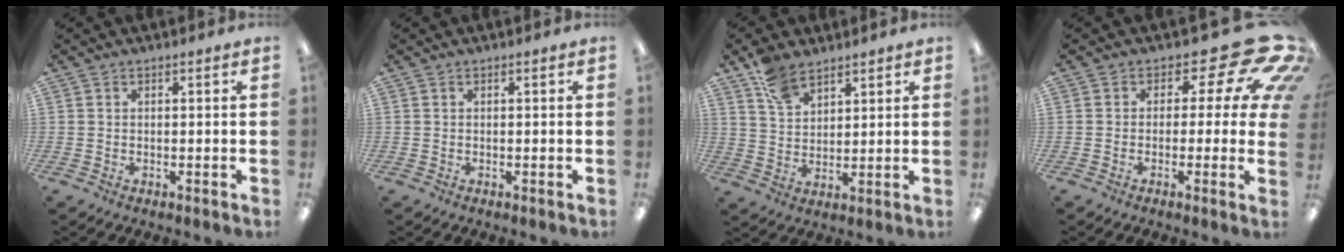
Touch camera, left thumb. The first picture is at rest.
{"total": 0.0}
{"total": 8.1, "force": [6.0, 4.3, 3.3], "torque": [-0.068, -0.022, 0.114]}
{"total": 14.3, "force": [5.8, 6.7, 11.3], "torque": [-0.148, -0.039, 0.091]}